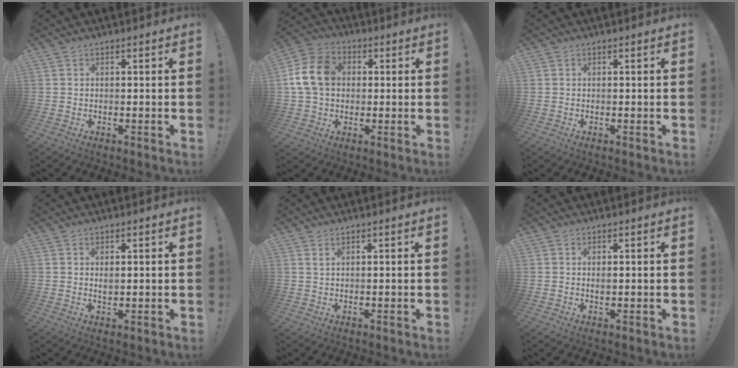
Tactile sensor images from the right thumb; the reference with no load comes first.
{"total": 13.6, "force": [1.8, 10.5, 8.5], "torque": [-0.153, 0.011, 0.040]}
{"total": 0.0}
{"total": 1.5, "force": [0.5, 1.0, 1.0], "torque": [-0.012, -0.001, 0.008]}
{"total": 1.6, "force": [1.0, 0.2, 1.3], "torque": [-0.022, -0.002, 0.016]}
{"total": 0.8, "force": [0.1, 0.7, 0.4], "torque": [-0.001, -0.001, 0.000]}